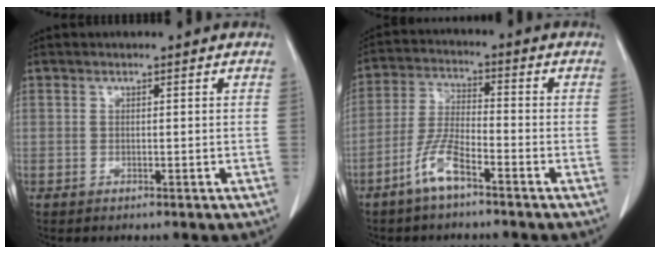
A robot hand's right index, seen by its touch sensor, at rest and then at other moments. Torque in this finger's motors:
{"motor_torque": [0.86, -0.79, 0.23, 0.06]}